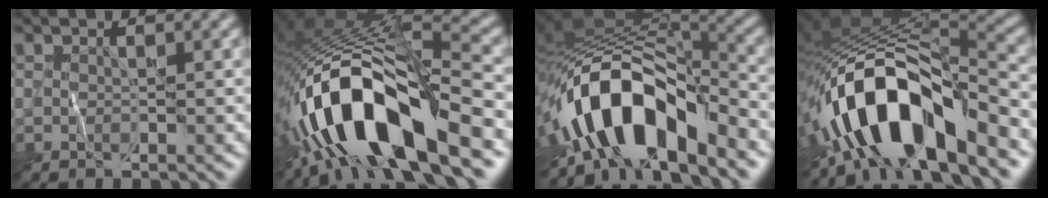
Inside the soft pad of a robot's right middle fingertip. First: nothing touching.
{"total": 13.7, "force": [-6.5, 4.9, 11.0], "torque": [-0.200, 0.007, -0.117]}
{"total": 11.2, "force": [-5.7, 5.0, 8.2], "torque": [-0.126, 0.011, -0.103]}
{"total": 11.4, "force": [-6.0, 4.1, 8.7], "torque": [-0.136, 0.014, -0.115]}